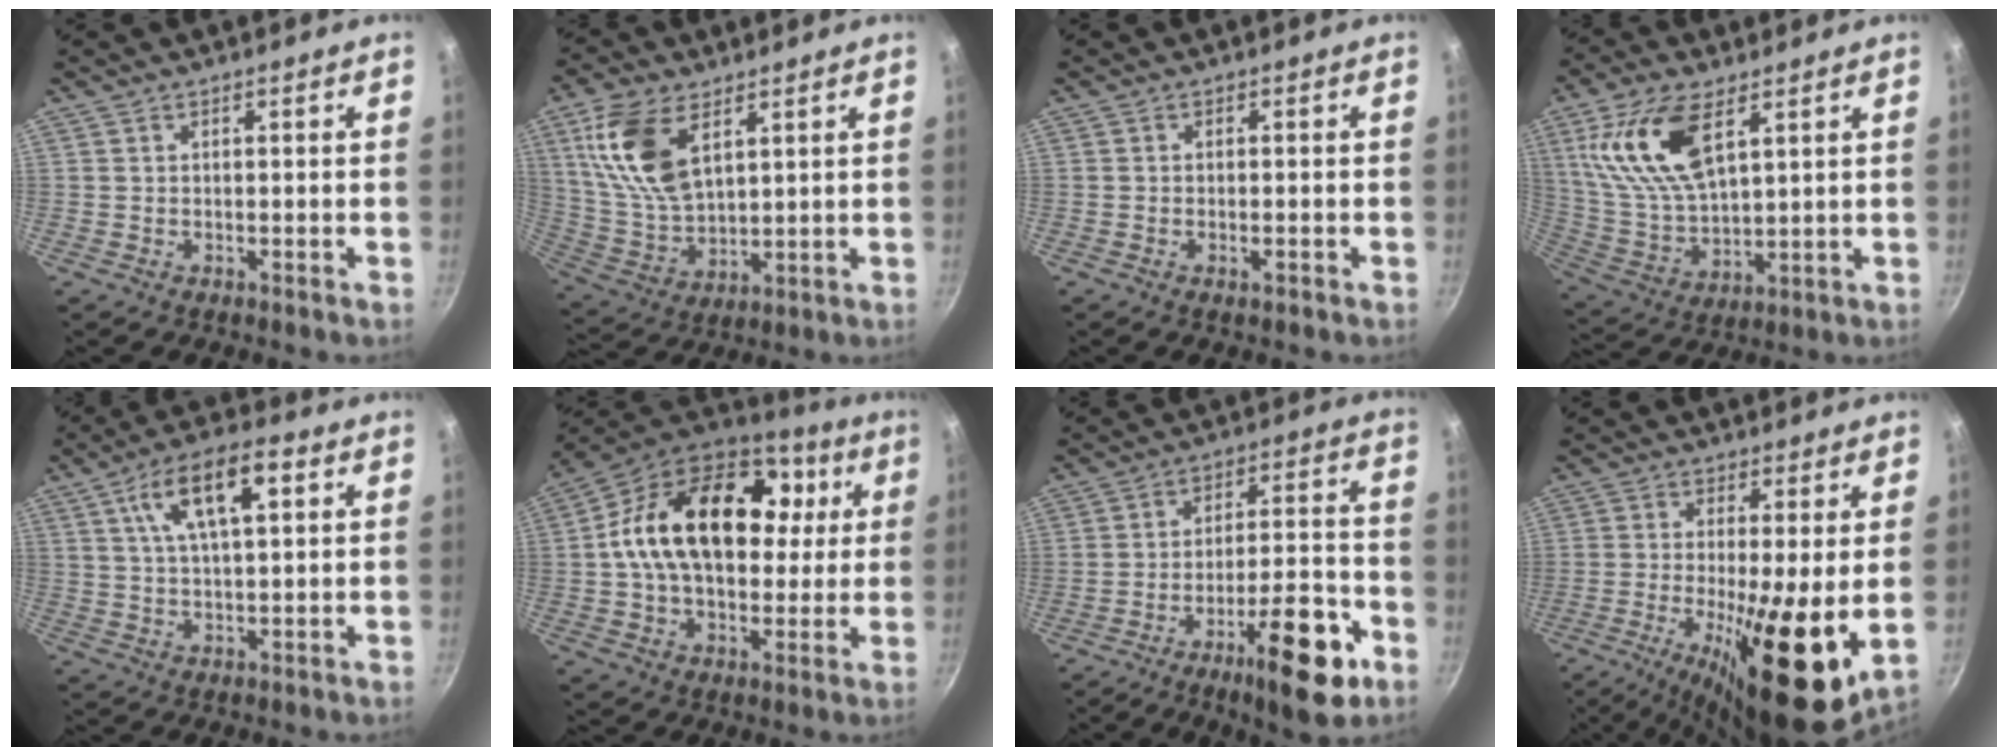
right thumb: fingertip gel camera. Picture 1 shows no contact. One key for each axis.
{"total": 14.8, "fx": 6.2, "fy": 7.9, "fz": 10.9, "tx": -0.206, "ty": -0.020, "tz": 0.132}
{"total": 1.3, "fx": -0.6, "fy": 0.5, "fz": 1.0, "tx": -0.019, "ty": 0.001, "tz": -0.012}
{"total": 16.4, "fx": 7.0, "fy": 7.7, "fz": 12.6, "tx": -0.239, "ty": -0.022, "tz": 0.147}
{"total": 12.4, "fx": 4.5, "fy": 5.0, "fz": 10.5, "tx": -0.172, "ty": 0.008, "tz": 0.075}
{"total": 26.4, "fx": 4.6, "fy": 17.7, "fz": 19.1, "tx": -0.304, "ty": 0.026, "tz": 0.062}
{"total": 16.5, "fx": -8.3, "fy": 4.9, "fz": 13.4, "tx": -0.181, "ty": 0.052, "tz": -0.118}
{"total": 16.6, "fx": -2.2, "fy": 4.2, "fz": 15.9, "tx": -0.257, "ty": -0.025, "tz": -0.032}